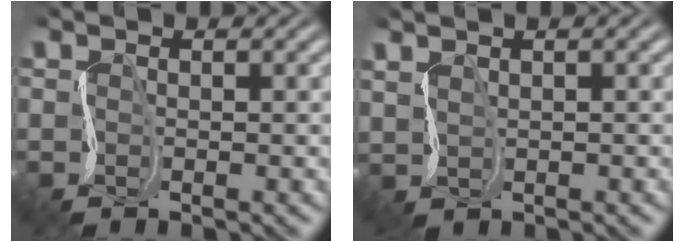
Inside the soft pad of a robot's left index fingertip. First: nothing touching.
{"total": 2.0, "force": [1.6, 0.8, 0.9], "torque": [-0.024, 0.015, 0.026]}